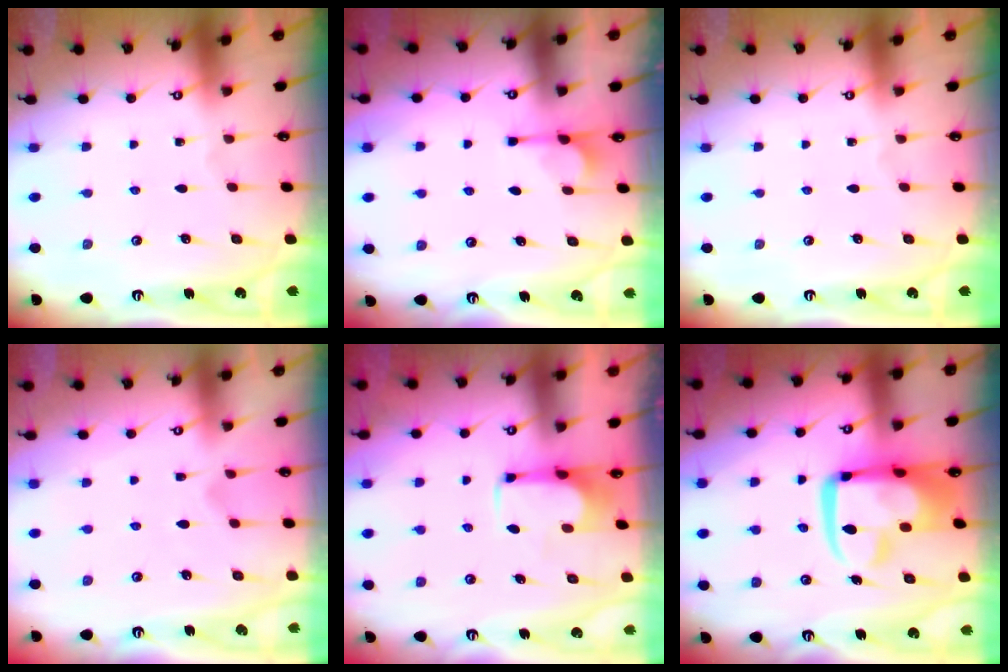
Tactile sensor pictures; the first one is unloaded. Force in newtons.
{"total": 3.1, "press": 3.1, "slide": 0.6}
{"total": 0.0}
{"total": 2.3, "press": 2.1, "slide": 1.0}
{"total": 0.9, "press": 0.2, "slide": 0.9}
{"total": 16.0, "press": 15.8, "slide": 2.1}